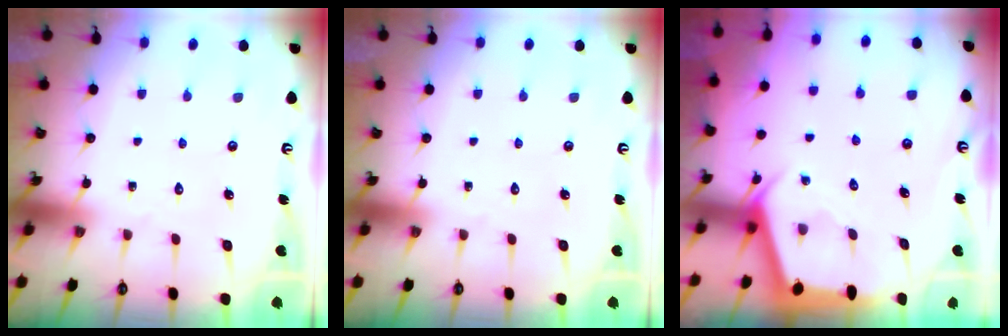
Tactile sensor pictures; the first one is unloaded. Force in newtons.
{"total": 0.0}
{"total": 2.8, "press": 2.8, "slide": 0.4}